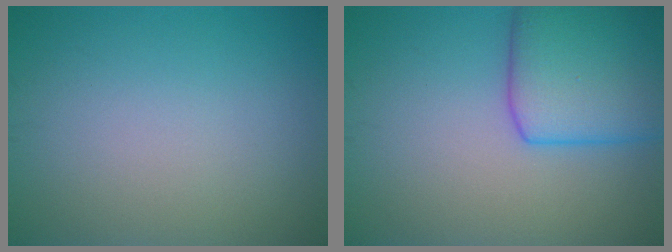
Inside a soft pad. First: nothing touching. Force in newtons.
{"total": 7.6, "press": 7.6, "slide": 0.3}